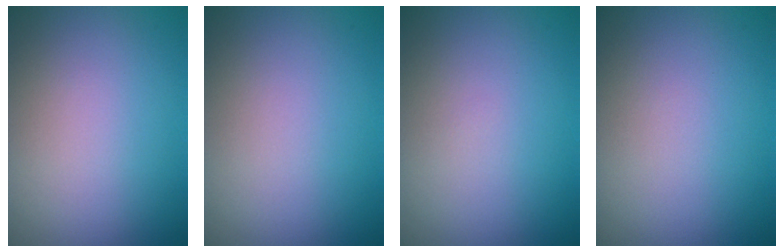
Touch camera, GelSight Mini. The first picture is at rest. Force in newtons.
{"total": 0.0}
{"total": 0.0}
{"total": 0.0}